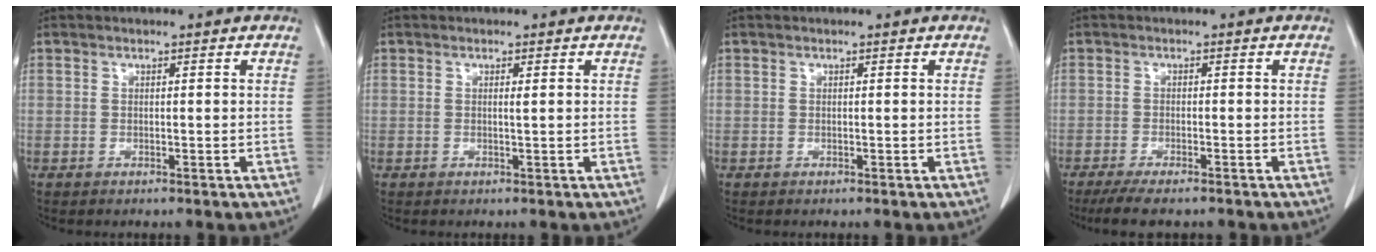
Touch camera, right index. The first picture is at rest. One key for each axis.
{"total": 0.5, "fx": 0.0, "fy": -0.1, "fz": 0.5, "tx": -0.008, "ty": -0.001, "tz": 0.000}
{"total": 0.0}
{"total": 6.8, "fx": -5.6, "fy": 1.2, "fz": 3.7, "tx": -0.054, "ty": -0.012, "tz": -0.087}